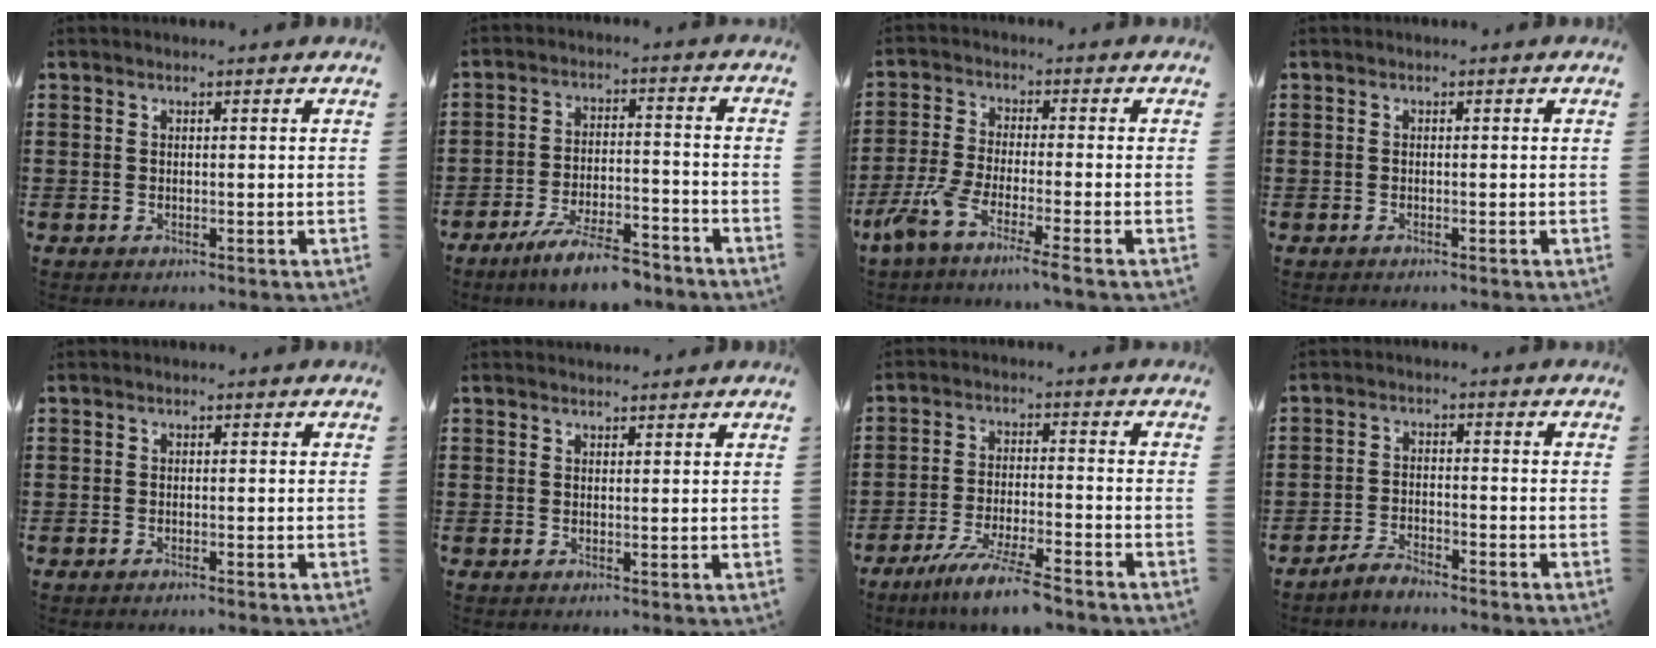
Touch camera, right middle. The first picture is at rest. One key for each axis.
{"total": 7.8, "fx": -6.5, "fy": 1.0, "fz": 4.3, "tx": -0.084, "ty": 0.001, "tz": -0.121}
{"total": 5.8, "fx": -4.5, "fy": -0.5, "fz": 3.7, "tx": -0.096, "ty": -0.022, "tz": -0.092}
{"total": 0.0}
{"total": 0.6, "fx": -0.5, "fy": 0.0, "fz": 0.3, "tx": -0.007, "ty": -0.002, "tz": -0.009}
{"total": 0.9, "fx": 0.8, "fy": 0.2, "fz": -0.1, "tx": 0.007, "ty": -0.003, "tz": 0.015}
{"total": 7.1, "fx": -6.0, "fy": -0.2, "fz": 3.9, "tx": -0.086, "ty": -0.018, "tz": -0.112}
{"total": 3.1, "fx": -3.0, "fy": 0.2, "fz": 0.8, "tx": -0.024, "ty": 0.003, "tz": -0.062}